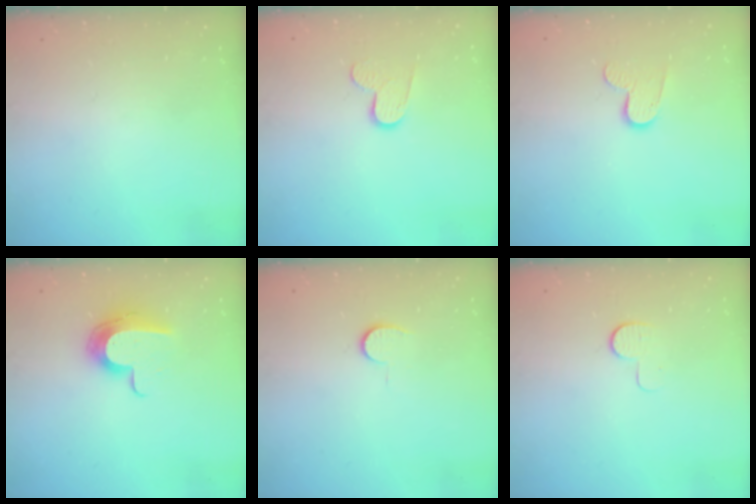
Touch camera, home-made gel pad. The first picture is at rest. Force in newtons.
{"total": 7.1, "press": 7.1, "slide": 0.5}
{"total": 7.4, "press": 7.4, "slide": 0.3}
{"total": 12.1, "press": 12.1, "slide": 0.6}
{"total": 4.0, "press": 4.0, "slide": 0.4}
{"total": 7.6, "press": 7.5, "slide": 0.7}